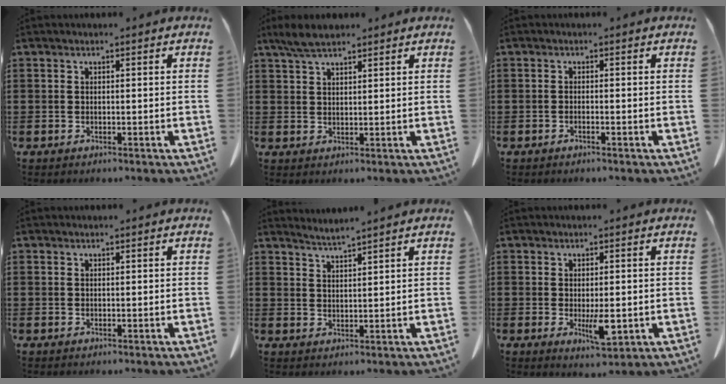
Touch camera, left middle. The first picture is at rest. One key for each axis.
{"total": 3.8, "fx": 2.9, "fy": 1.1, "fz": 2.3, "tx": -0.052, "ty": 0.004, "tz": 0.054}
{"total": 0.8, "fx": -0.6, "fy": 0.0, "fz": 0.5, "tx": -0.009, "ty": -0.002, "tz": -0.011}
{"total": 0.0}
{"total": 2.2, "fx": 2.1, "fy": -0.6, "fz": 0.1, "tx": -0.008, "ty": -0.005, "tz": 0.040}
{"total": 4.3, "fx": -0.5, "fy": 1.4, "fz": 4.0, "tx": -0.067, "ty": -0.004, "tz": -0.009}